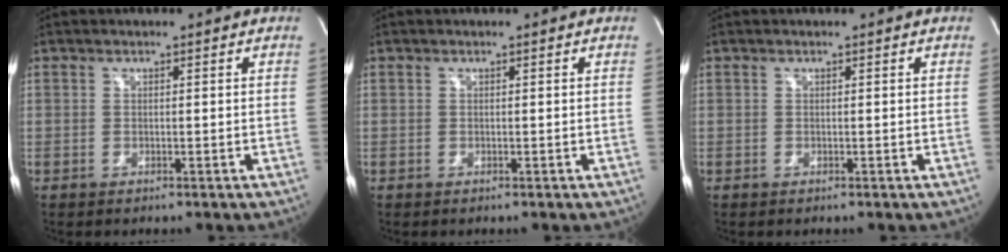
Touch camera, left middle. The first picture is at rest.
{"total": 0.0}
{"total": 0.0}